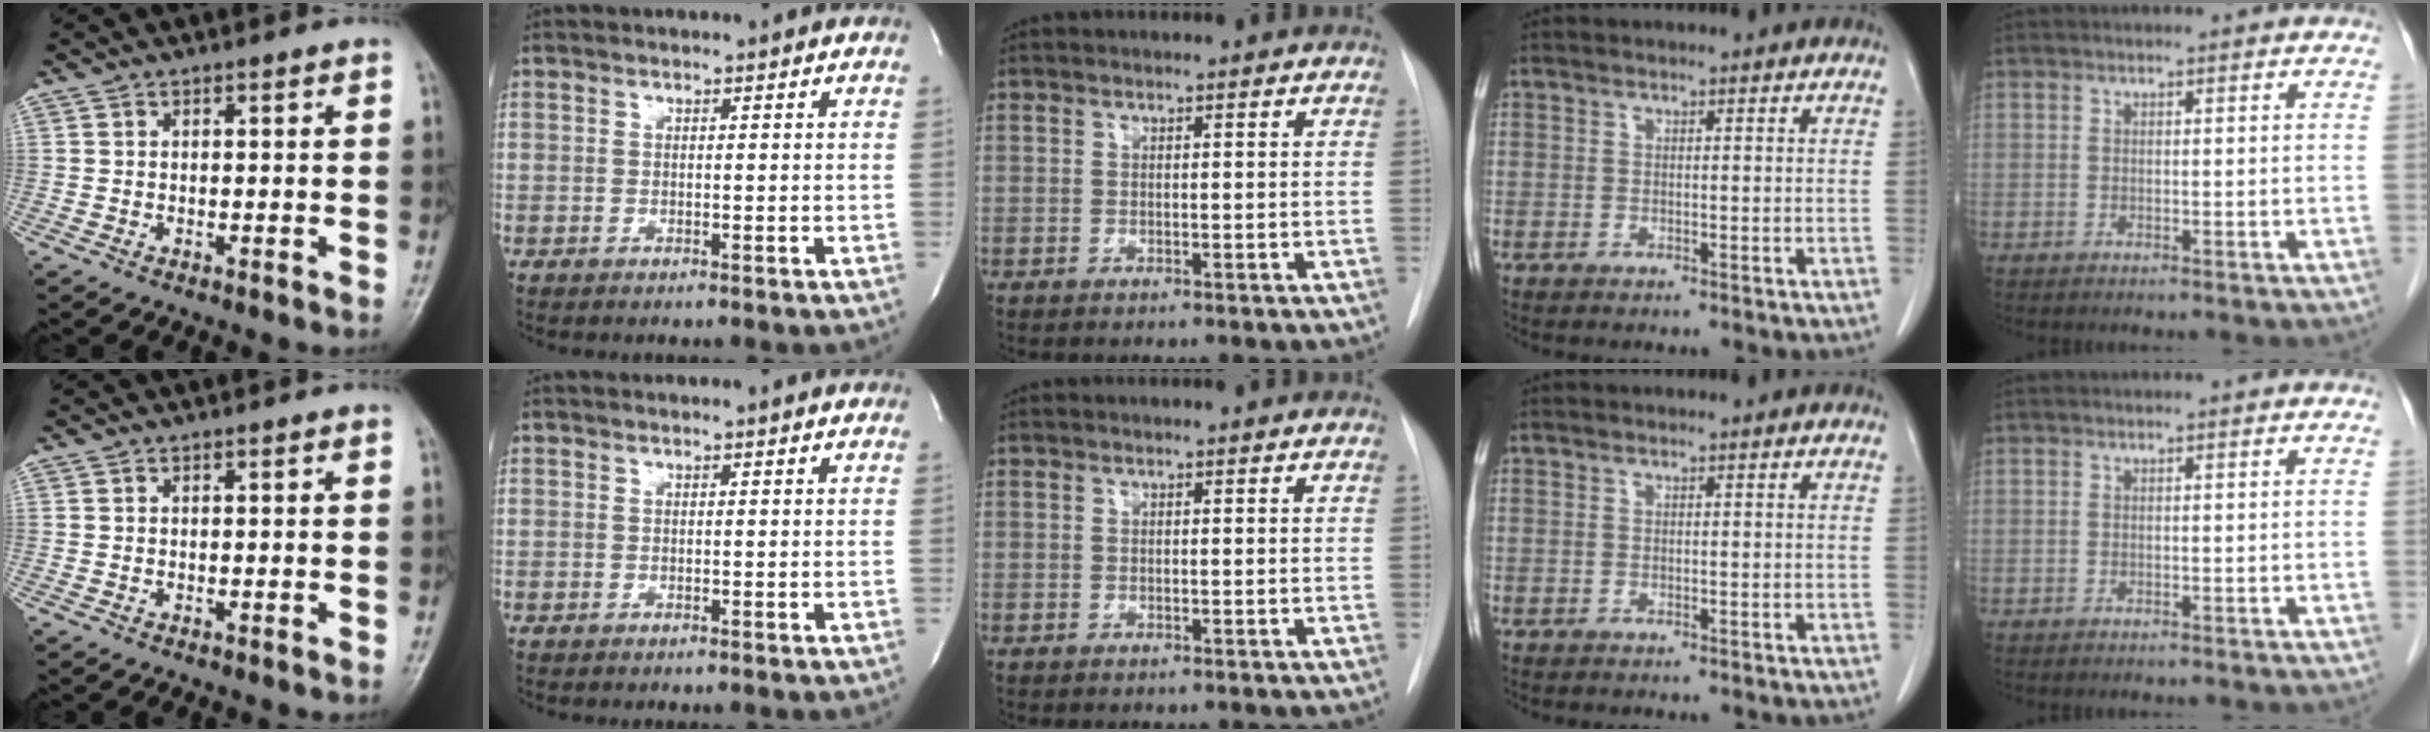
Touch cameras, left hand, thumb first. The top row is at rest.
{}